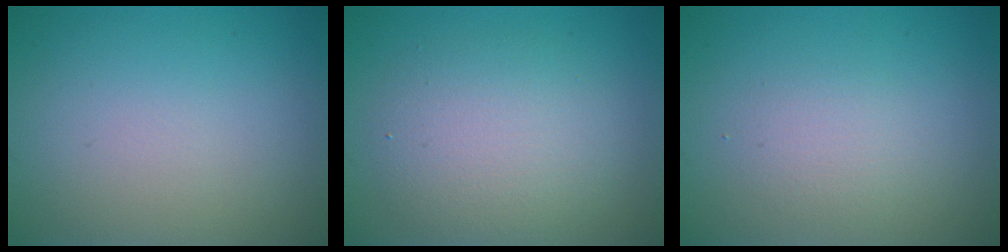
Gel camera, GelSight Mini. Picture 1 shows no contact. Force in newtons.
{"total": 4.8, "press": 4.7, "slide": 0.5}
{"total": 1.5, "press": 1.5, "slide": 0.1}